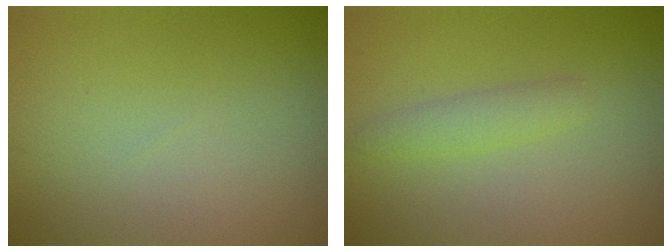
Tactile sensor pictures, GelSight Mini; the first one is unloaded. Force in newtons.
{"total": 1.7, "press": 1.7, "slide": 0.1}